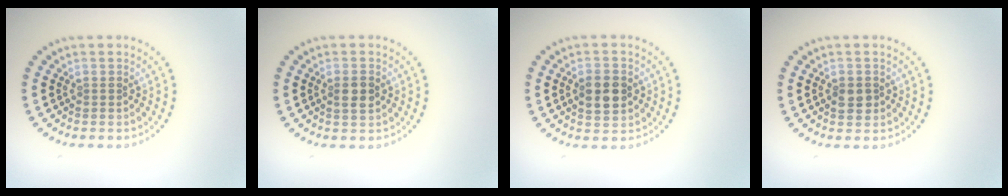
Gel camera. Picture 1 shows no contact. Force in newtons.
{"total": 1.9, "press": 1.9, "slide": 0.3}
{"total": 3.4, "press": 3.4, "slide": 0.1}
{"total": 1.8, "press": 1.8, "slide": 0.3}